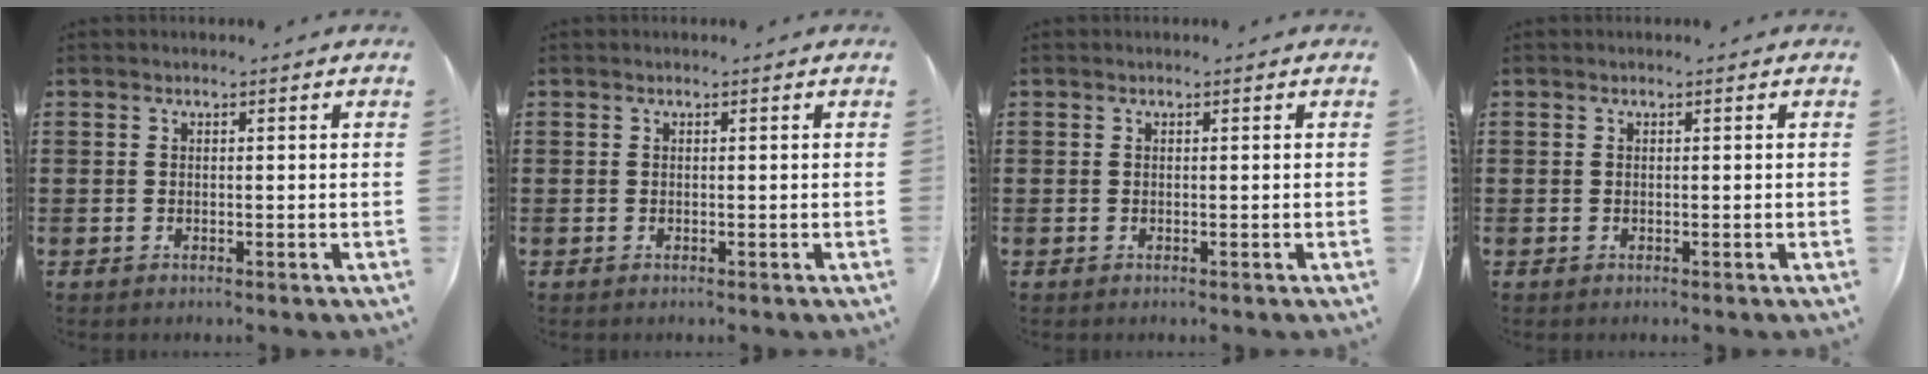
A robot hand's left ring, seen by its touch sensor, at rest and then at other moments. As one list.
[{"total": 0.0}, {"total": 0.0}, {"total": 0.0}]